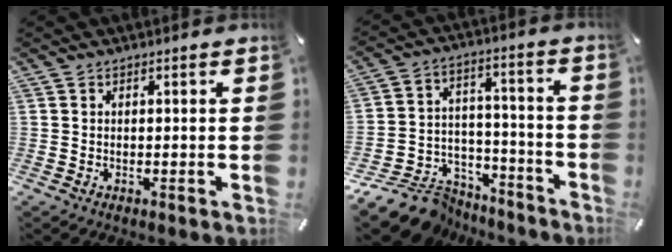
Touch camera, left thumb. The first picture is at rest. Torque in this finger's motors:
{"motor_torque": [-0.36, 0.47, 0.13, 0.23, 0.00]}